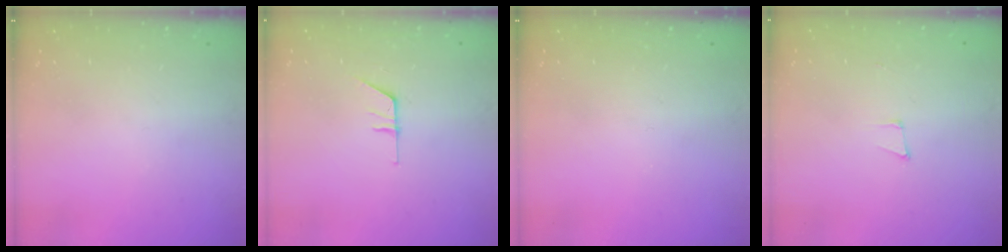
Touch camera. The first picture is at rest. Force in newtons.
{"total": 5.4, "press": 5.4, "slide": 0.5}
{"total": 0.0}
{"total": 5.0, "press": 4.2, "slide": 2.7}